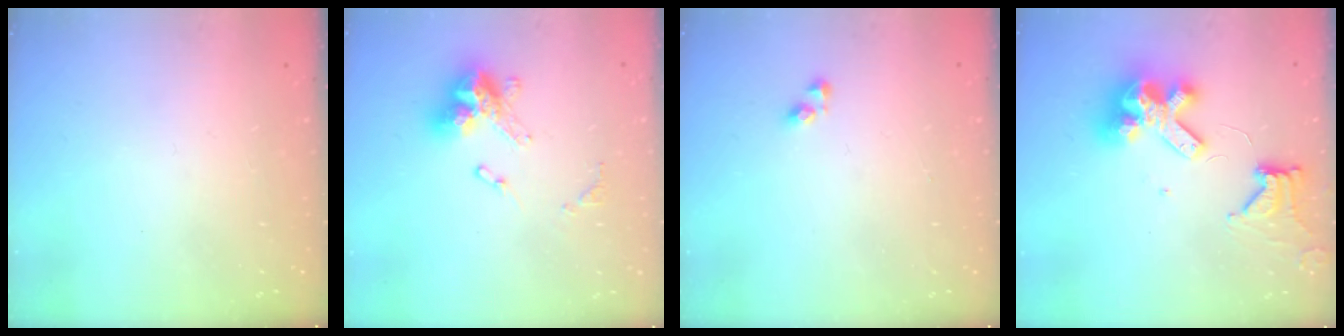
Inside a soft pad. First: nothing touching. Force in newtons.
{"total": 13.4, "press": 13.3, "slide": 1.2}
{"total": 3.7, "press": 3.6, "slide": 0.6}
{"total": 12.9, "press": 12.8, "slide": 1.6}